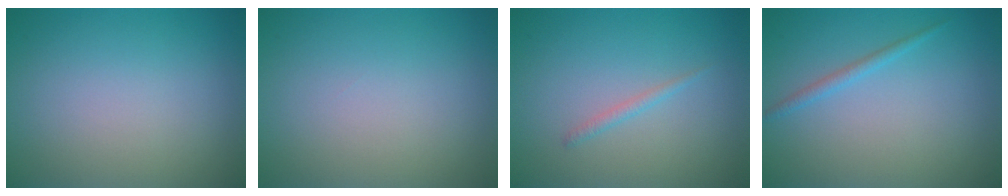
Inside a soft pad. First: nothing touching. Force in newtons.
{"total": 0.0}
{"total": 0.8, "press": 0.8, "slide": 0.0}
{"total": 1.1, "press": 1.1, "slide": 0.1}